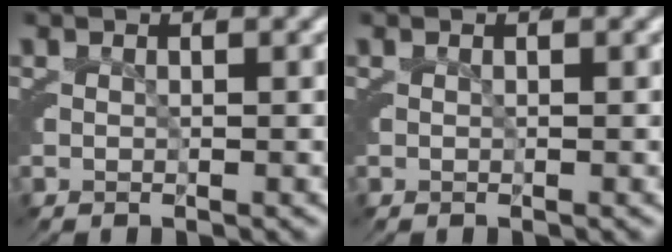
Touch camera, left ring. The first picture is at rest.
{"total": 0.0}